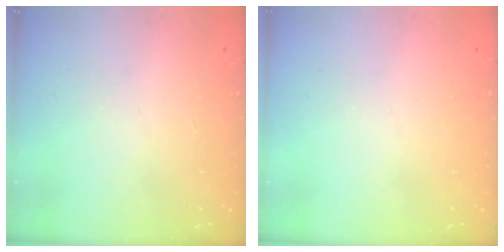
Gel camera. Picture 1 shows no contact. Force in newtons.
{"total": 0.0}